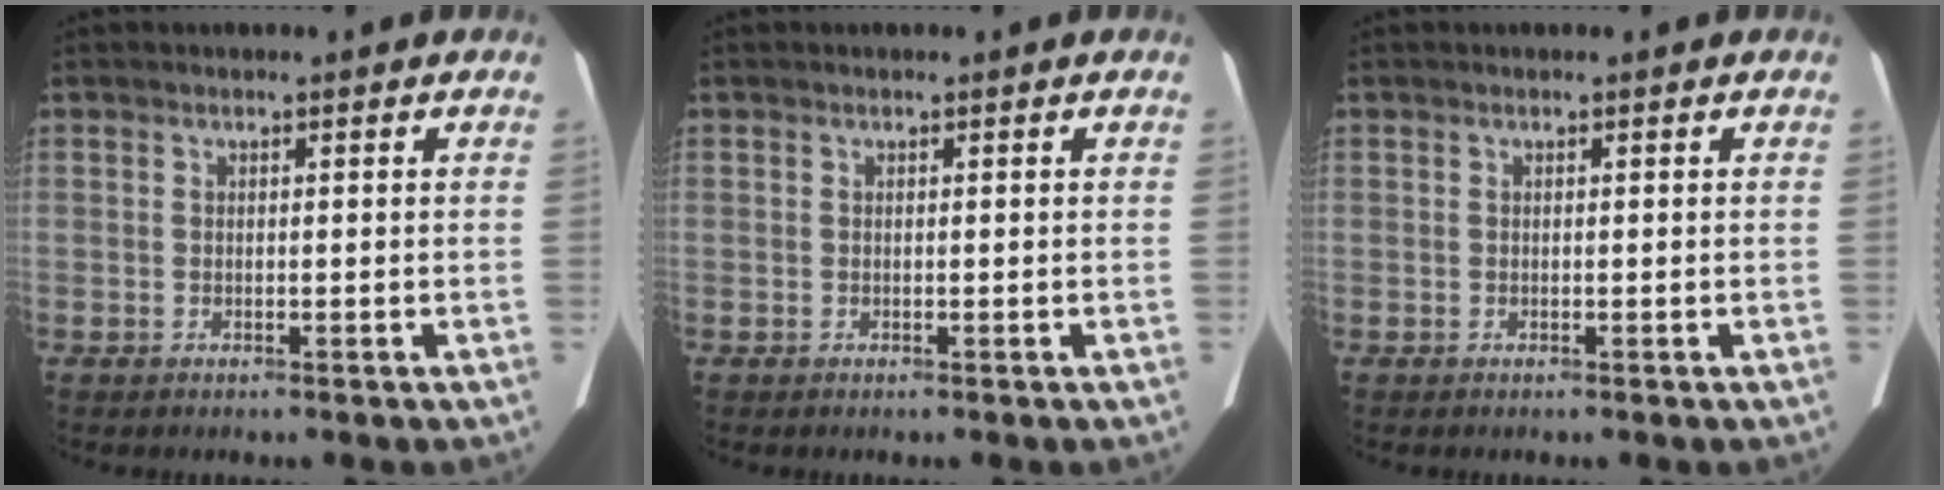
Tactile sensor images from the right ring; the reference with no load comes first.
{"total": 0.0}
{"total": 0.0}